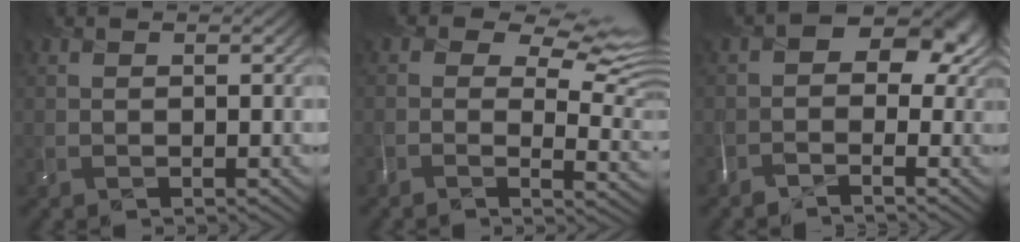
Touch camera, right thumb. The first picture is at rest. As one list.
[{"total": 9.0, "force": [3.3, 4.5, 7.1], "torque": [-0.114, 0.001, 0.056]}, {"total": 4.9, "force": [-1.2, 2.7, 4.0], "torque": [-0.048, 0.000, -0.034]}]